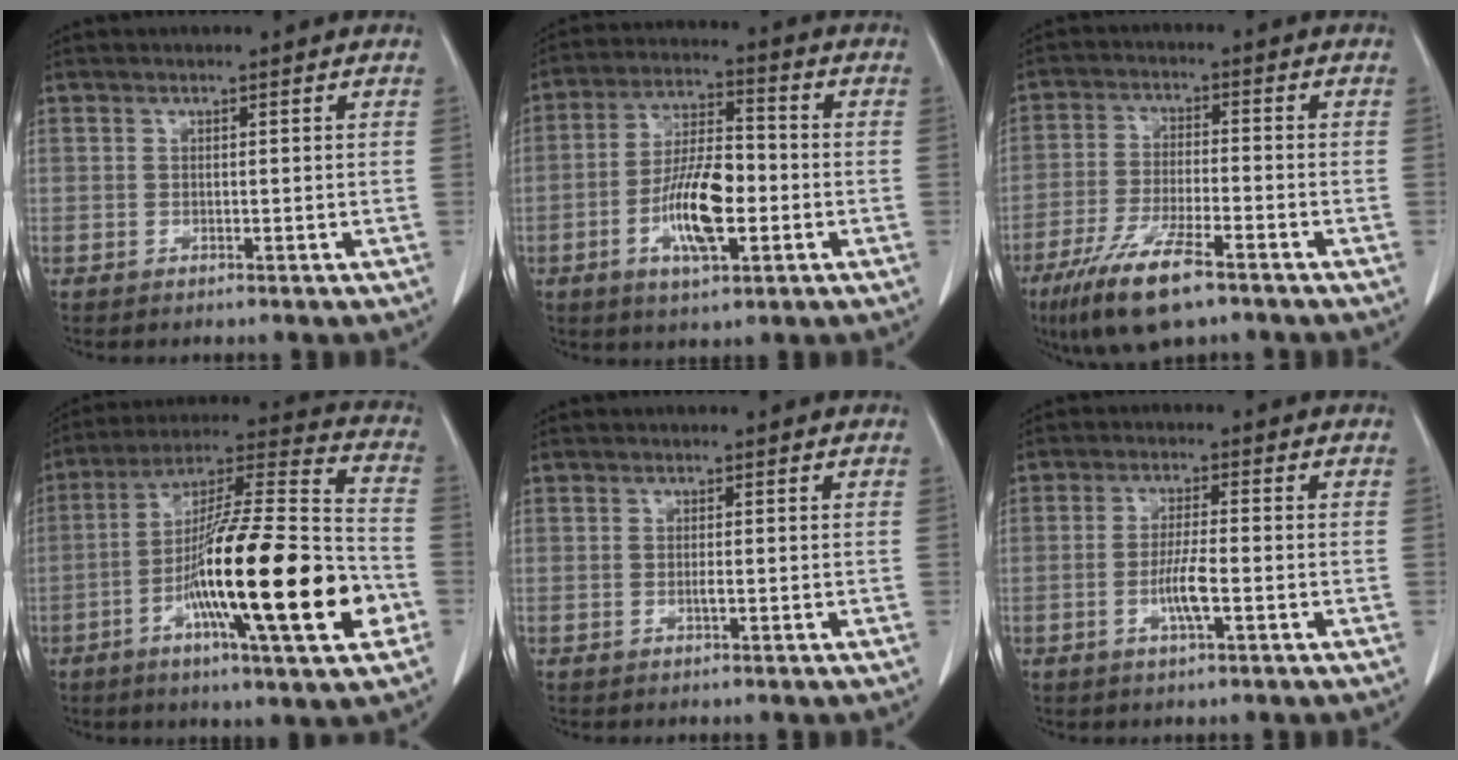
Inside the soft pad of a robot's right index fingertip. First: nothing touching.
{"total": 11.3, "force": [-3.0, 3.5, 10.3], "torque": [-0.201, 0.003, -0.053]}
{"total": 10.9, "force": [-7.1, 2.2, 8.0], "torque": [-0.156, -0.023, -0.124]}
{"total": 25.1, "force": [-7.5, 2.2, 23.8], "torque": [-0.381, -0.016, -0.127]}
{"total": 0.7, "force": [-0.1, 0.0, 0.7], "torque": [-0.016, -0.001, -0.003]}
{"total": 4.7, "force": [-1.4, 0.4, 4.4], "torque": [-0.088, -0.005, -0.027]}